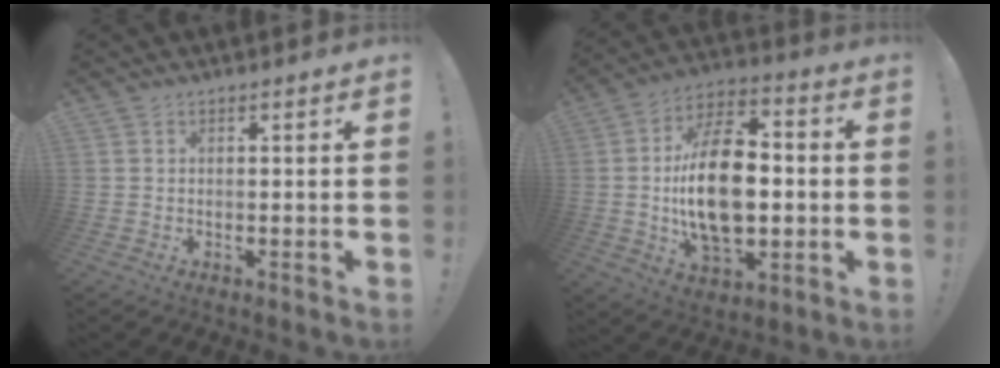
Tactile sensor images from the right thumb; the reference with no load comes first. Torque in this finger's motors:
{"motor_torque": [2.36, 2.65, 0.81, 0.50, 0.28]}